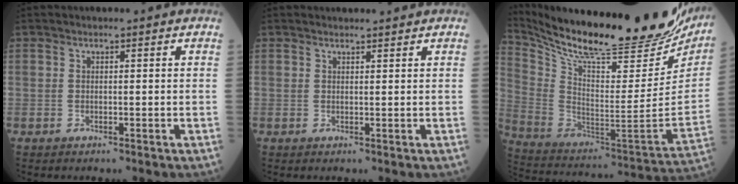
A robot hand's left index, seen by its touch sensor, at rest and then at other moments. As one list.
[{"total": 2.1, "force": [2.0, 0.2, 0.3], "torque": [-0.008, 0.007, 0.028]}, {"total": 33.5, "force": [28.5, 6.9, 16.3], "torque": [-0.301, -0.074, 0.412]}]